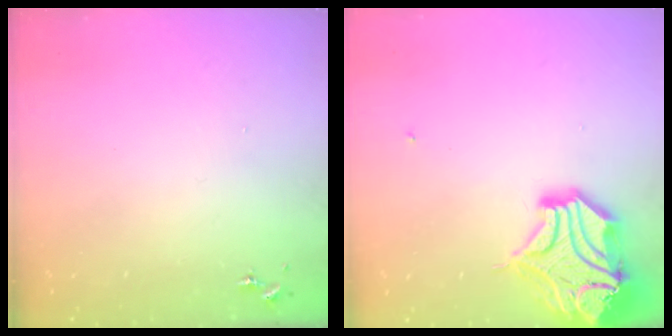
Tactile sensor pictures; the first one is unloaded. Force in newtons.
{"total": 18.1, "press": 17.9, "slide": 2.5}